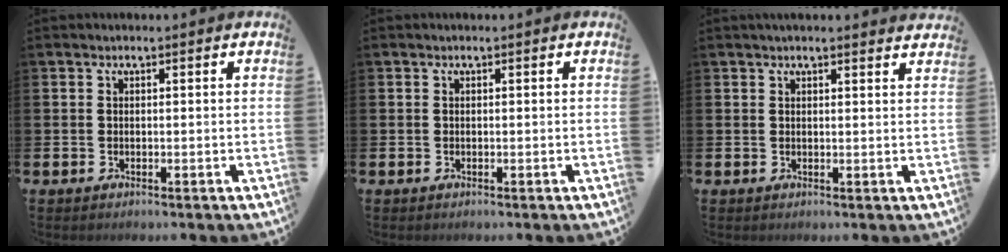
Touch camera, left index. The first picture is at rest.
{"total": 0.0}
{"total": 1.6, "force": [1.6, 0.0, 0.2], "torque": [-0.006, -0.005, 0.028]}